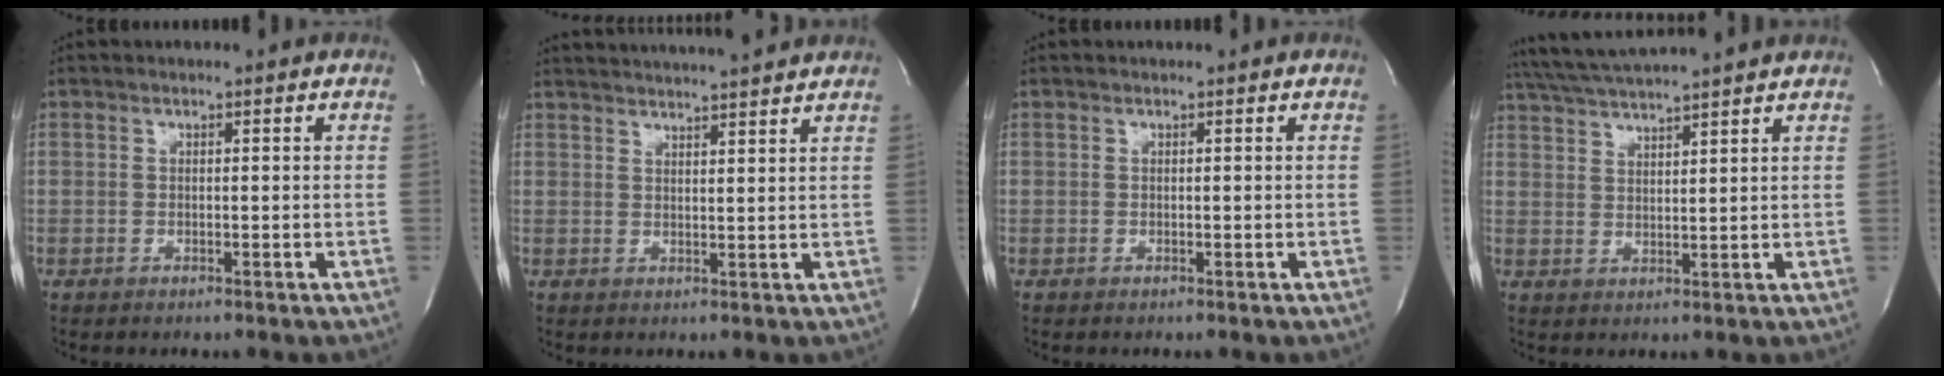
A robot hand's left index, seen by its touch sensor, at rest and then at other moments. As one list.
[{"total": 12.2, "force": [11.3, 0.2, 4.5], "torque": [-0.077, 0.011, 0.151]}, {"total": 0.0}, {"total": 10.0, "force": [9.1, -0.9, 4.1], "torque": [-0.078, 0.019, 0.144]}]